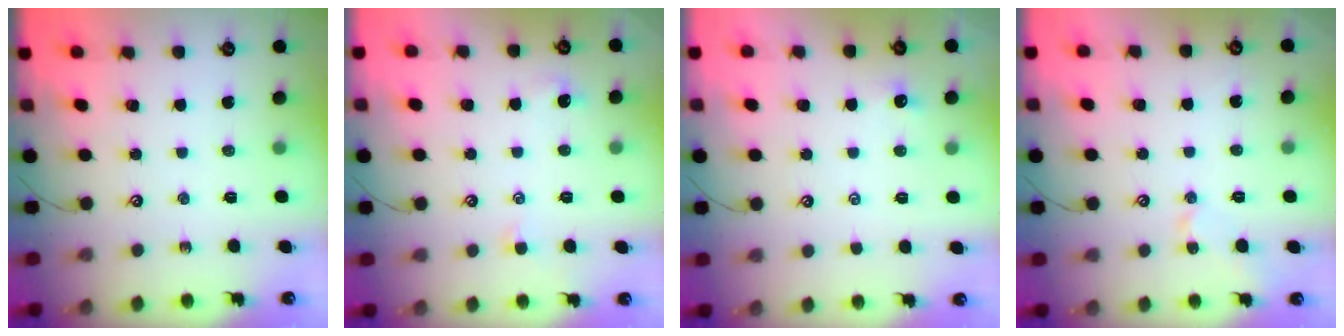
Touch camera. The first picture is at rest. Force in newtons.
{"total": 0.5, "press": 0.1, "slide": 0.5}
{"total": 1.0, "press": 0.9, "slide": 0.5}
{"total": 2.8, "press": 2.7, "slide": 0.6}